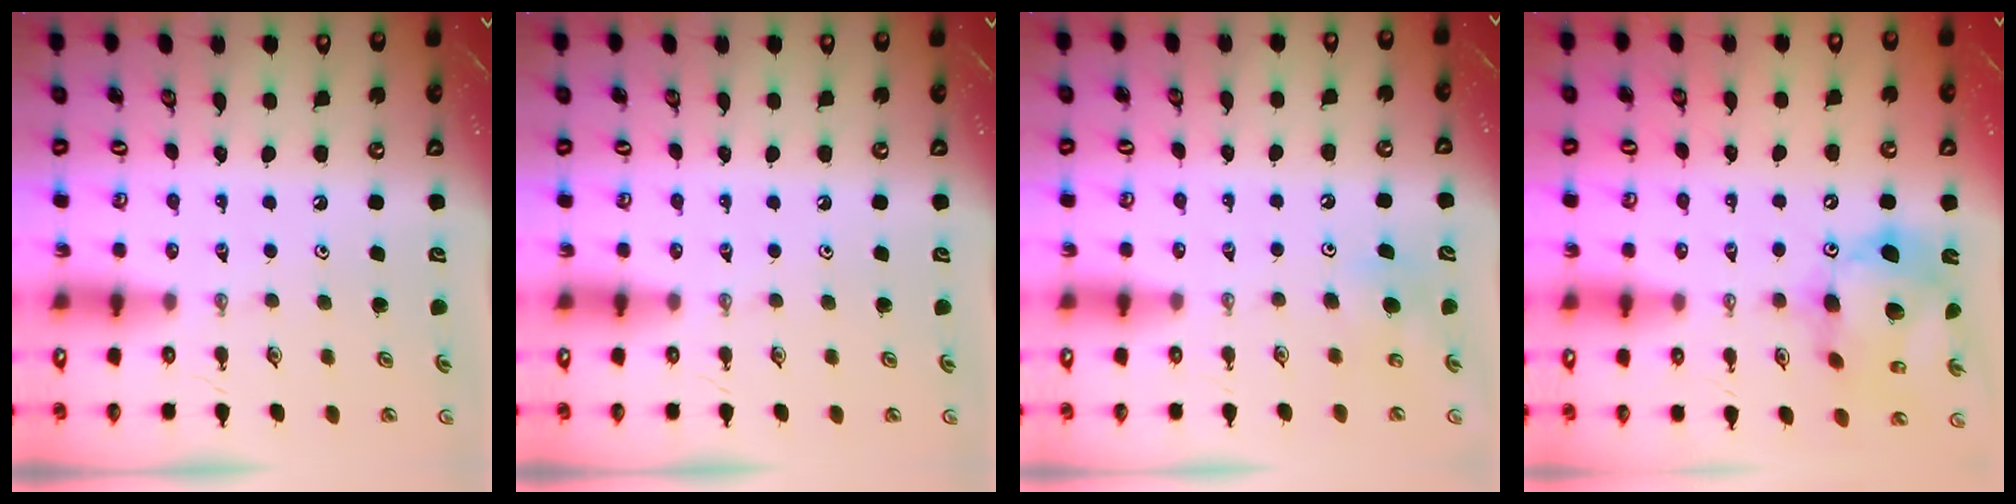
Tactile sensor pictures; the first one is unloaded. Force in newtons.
{"total": 0.0}
{"total": 5.4, "press": 5.3, "slide": 0.5}
{"total": 15.2, "press": 15.1, "slide": 1.5}